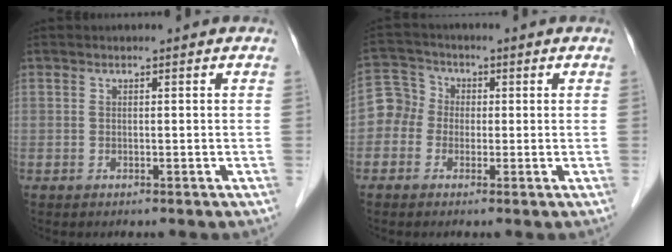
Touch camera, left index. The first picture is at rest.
{"total": 4.9, "force": [-1.0, 4.7, 1.2], "torque": [-0.028, 0.024, -0.027]}